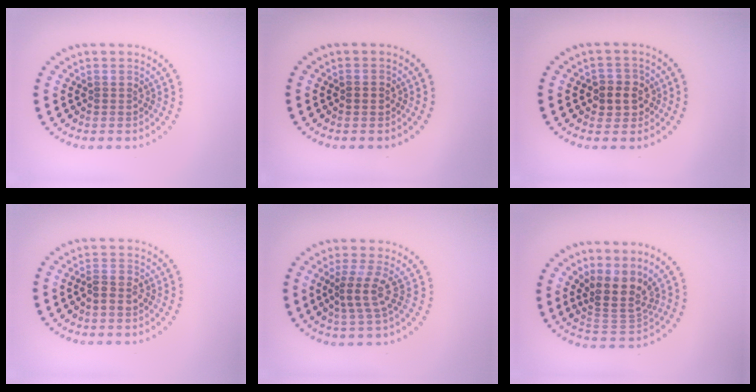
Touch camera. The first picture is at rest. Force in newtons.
{"total": 1.2, "press": 1.2, "slide": 0.2}
{"total": 2.9, "press": 2.7, "slide": 0.9}
{"total": 1.7, "press": 1.5, "slide": 0.7}
{"total": 2.8, "press": 2.0, "slide": 1.9}
{"total": 4.0, "press": 3.1, "slide": 2.5}